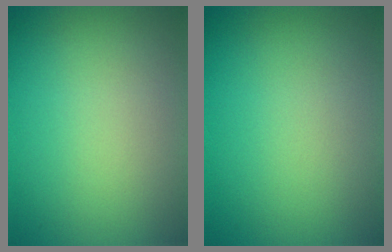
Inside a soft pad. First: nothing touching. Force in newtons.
{"total": 0.0}